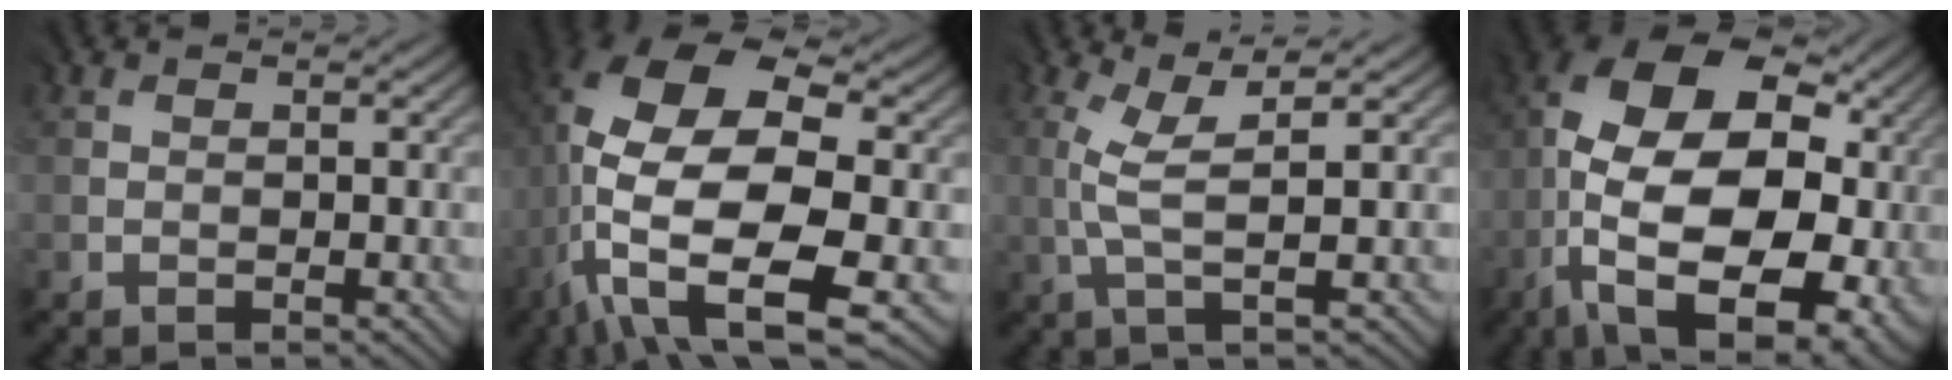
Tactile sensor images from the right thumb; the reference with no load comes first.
{"total": 15.9, "force": [-2.5, 8.0, 13.5], "torque": [-0.263, -0.009, -0.039]}
{"total": 3.8, "force": [0.8, 0.2, 3.7], "torque": [-0.088, 0.007, 0.018]}
{"total": 19.8, "force": [-2.7, 12.1, 15.4], "torque": [-0.275, 0.000, -0.030]}